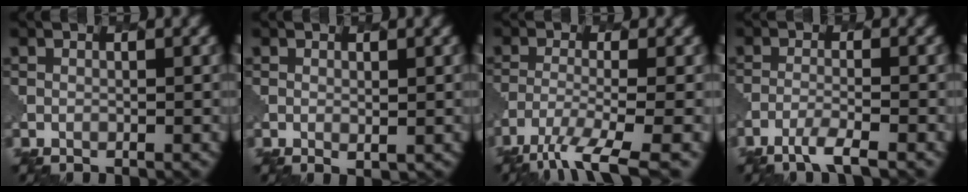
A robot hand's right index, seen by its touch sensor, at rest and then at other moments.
{"total": 0.9, "force": [0.2, 0.5, 0.8], "torque": [-0.009, -0.008, 0.007]}
{"total": 6.1, "force": [-4.1, 1.3, 4.3], "torque": [-0.073, -0.013, -0.079]}
{"total": 2.7, "force": [-2.1, 0.3, 1.6], "torque": [-0.030, -0.003, -0.050]}